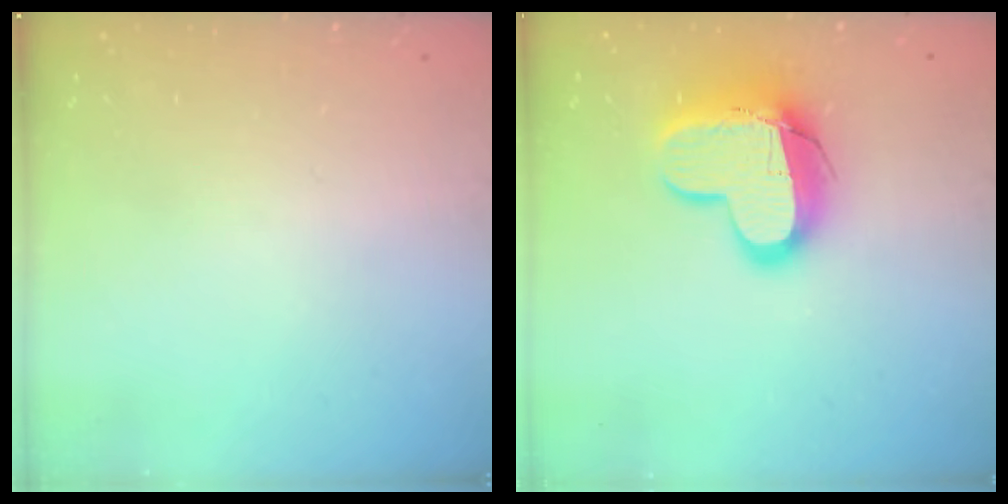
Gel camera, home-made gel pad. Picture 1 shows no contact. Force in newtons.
{"total": 15.0, "press": 14.9, "slide": 1.3}